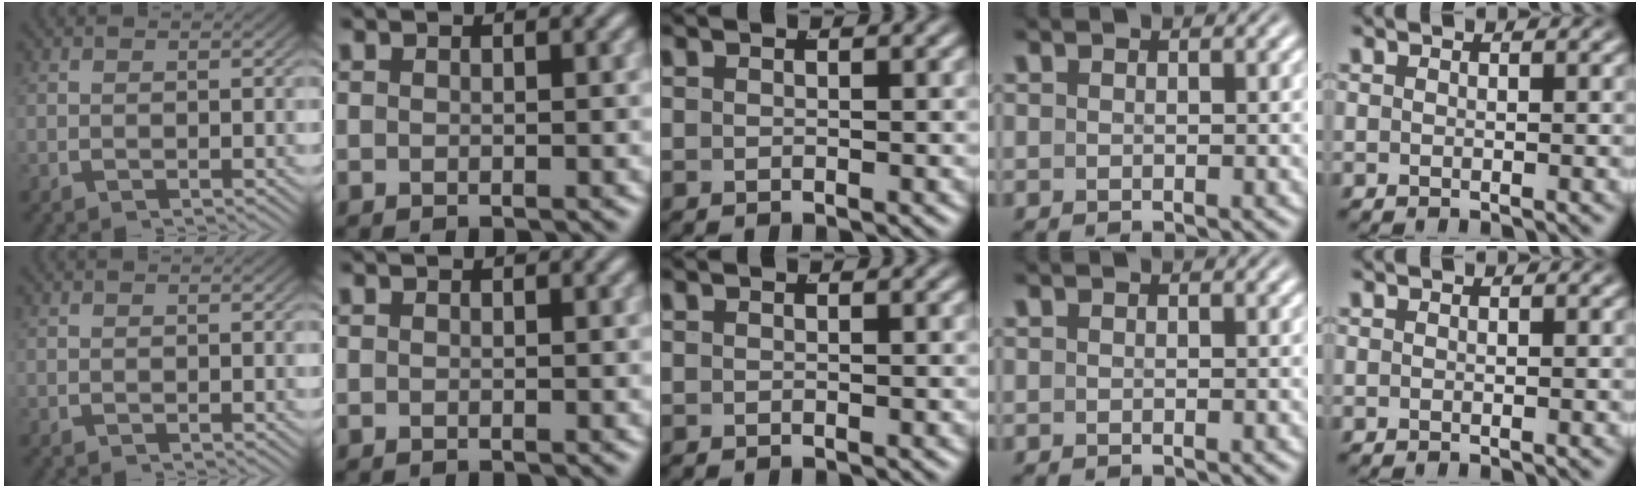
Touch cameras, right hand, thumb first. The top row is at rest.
{}